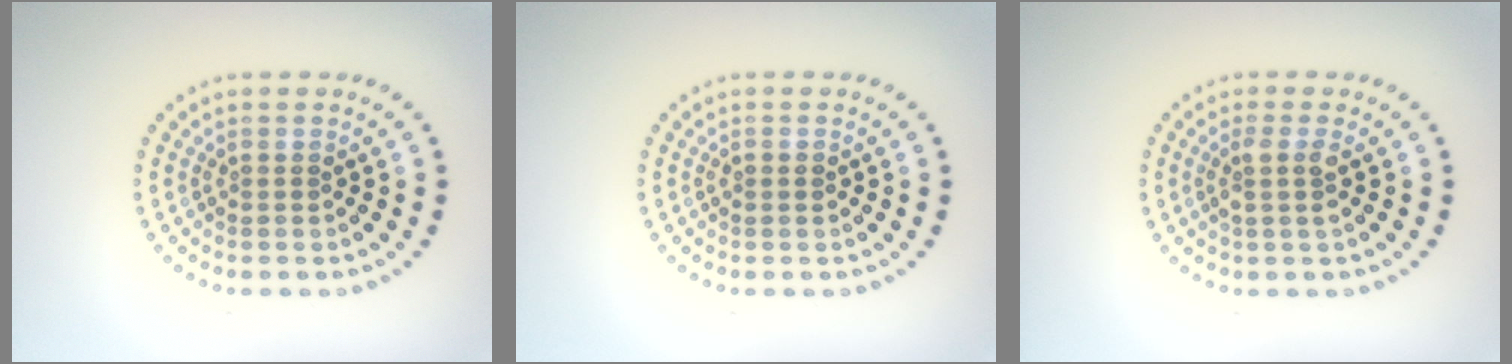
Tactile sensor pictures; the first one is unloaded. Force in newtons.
{"total": 0.8, "press": 0.7, "slide": 0.1}
{"total": 1.8, "press": 1.5, "slide": 1.0}